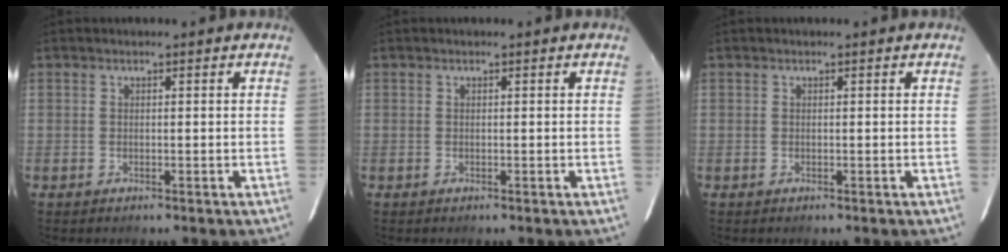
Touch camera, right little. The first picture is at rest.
{"total": 0.0}
{"total": 0.0}